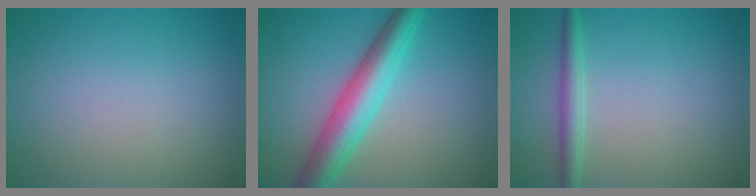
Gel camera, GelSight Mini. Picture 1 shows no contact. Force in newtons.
{"total": 6.3, "press": 6.3, "slide": 0.2}
{"total": 2.1, "press": 2.1, "slide": 0.0}